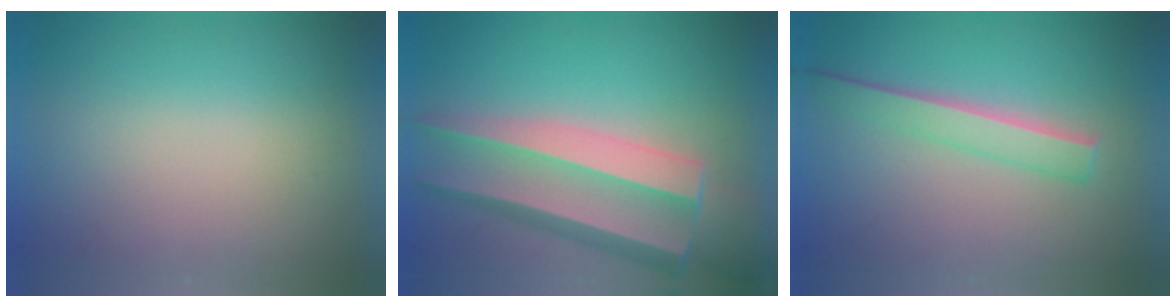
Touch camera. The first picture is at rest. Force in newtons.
{"total": 8.1}
{"total": 2.1}